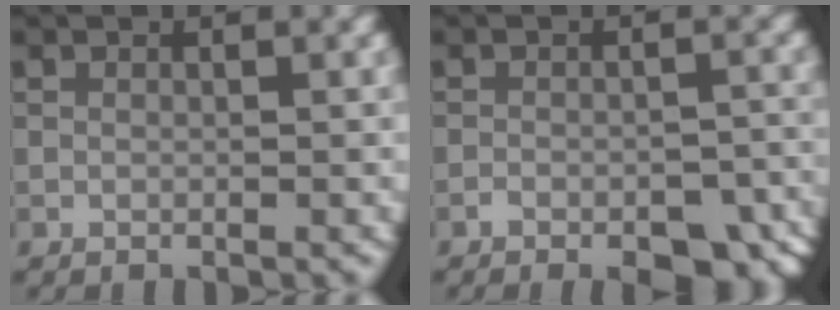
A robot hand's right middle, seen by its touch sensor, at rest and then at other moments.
{"total": 7.5, "force": [-5.7, 3.2, 3.7], "torque": [-0.035, 0.006, -0.071]}